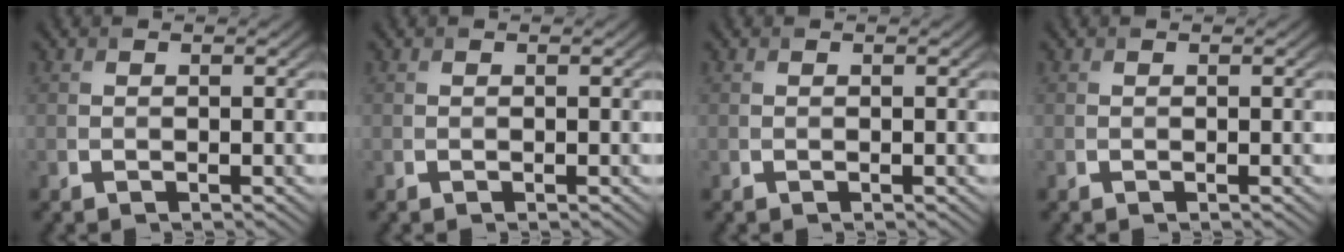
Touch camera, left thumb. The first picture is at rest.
{"total": 0.0}
{"total": 0.0}
{"total": 0.0}